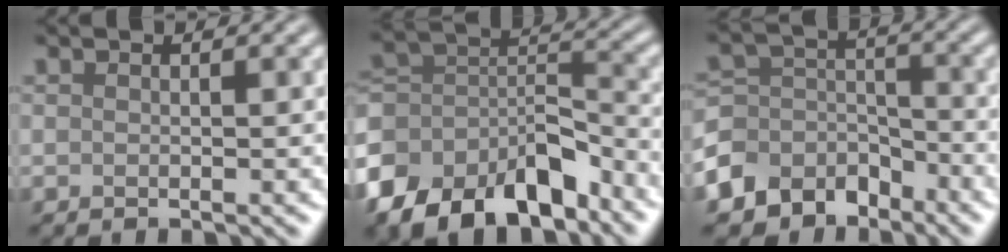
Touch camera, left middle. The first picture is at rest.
{"total": 11.5, "force": [-7.5, 6.2, 6.1], "torque": [-0.119, 0.013, -0.149]}
{"total": 7.5, "force": [-5.4, 5.0, 1.6], "torque": [-0.022, 0.007, -0.104]}